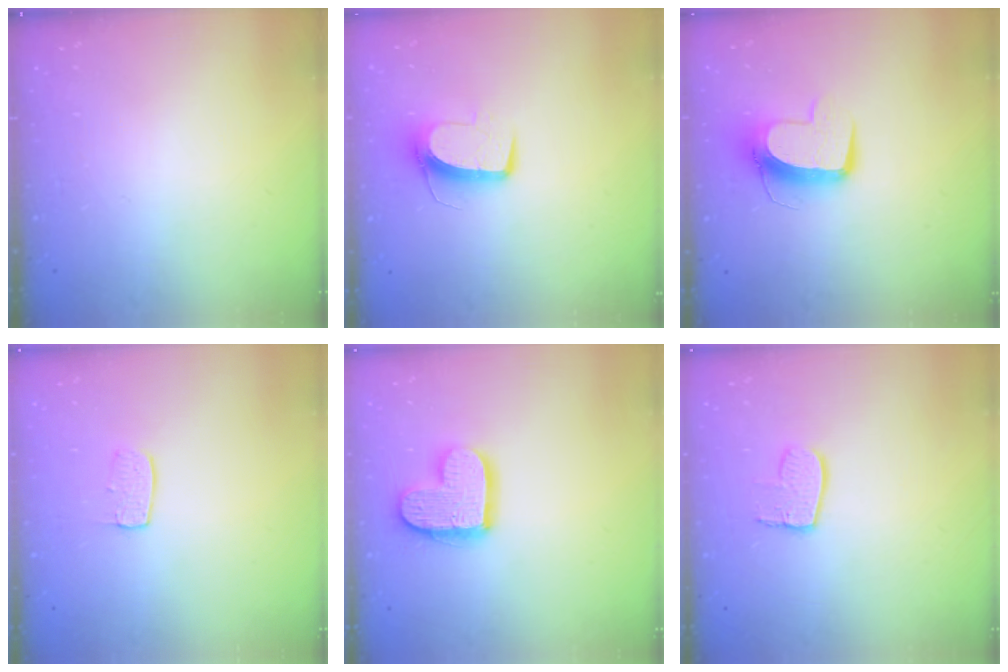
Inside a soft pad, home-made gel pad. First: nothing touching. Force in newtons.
{"total": 9.9, "press": 9.9, "slide": 0.4}
{"total": 10.7, "press": 10.6, "slide": 1.1}
{"total": 6.7, "press": 6.6, "slide": 0.4}
{"total": 13.0, "press": 13.0, "slide": 0.8}
{"total": 8.3, "press": 8.3, "slide": 0.7}